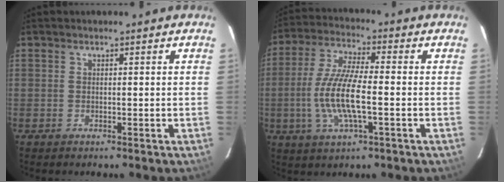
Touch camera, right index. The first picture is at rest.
{"total": 12.0, "force": [-2.3, 3.0, 11.3], "torque": [-0.234, -0.005, -0.046]}